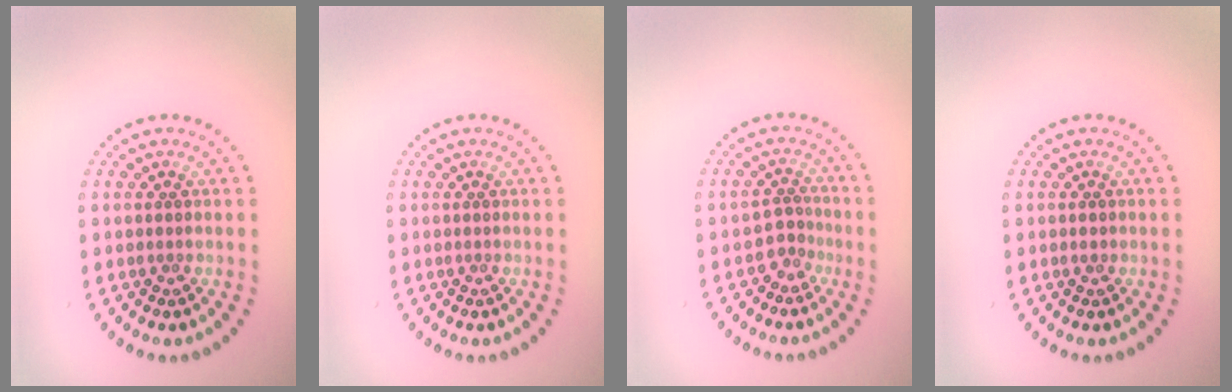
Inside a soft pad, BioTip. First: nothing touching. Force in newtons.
{"total": 0.0}
{"total": 1.9, "press": 1.3, "slide": 1.4}
{"total": 0.9, "press": 0.9, "slide": 0.0}